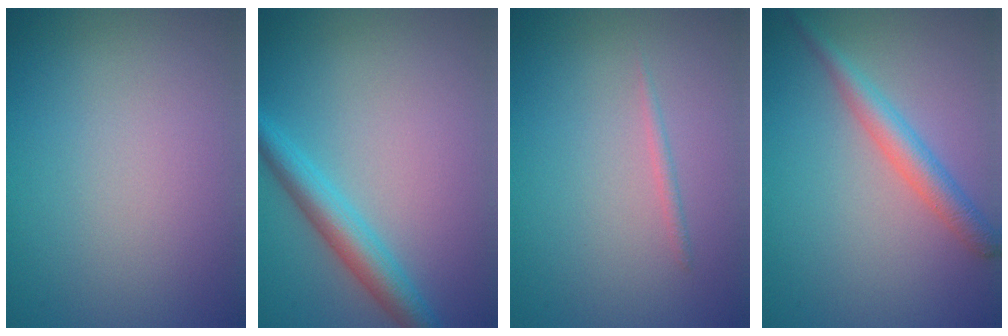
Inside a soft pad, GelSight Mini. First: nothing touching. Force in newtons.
{"total": 3.6, "press": 3.6, "slide": 0.2}
{"total": 0.7, "press": 0.7, "slide": 0.1}
{"total": 2.8, "press": 2.8, "slide": 0.1}